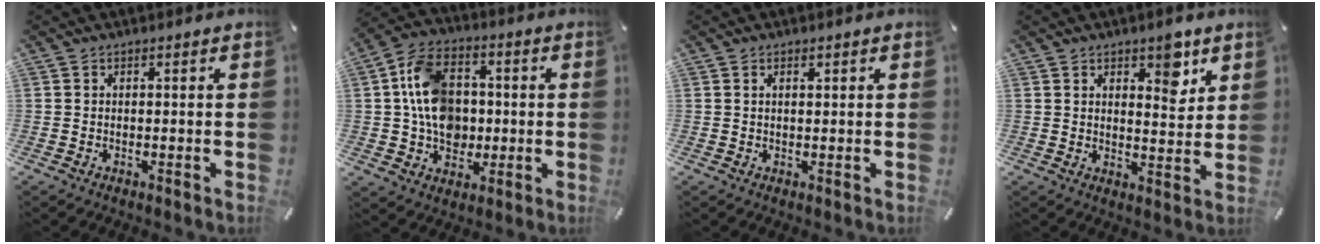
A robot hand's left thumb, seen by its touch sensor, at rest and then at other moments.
{"total": 13.2, "force": [0.1, 10.6, 7.9], "torque": [-0.162, 0.024, 0.007]}
{"total": 0.9, "force": [0.4, 0.4, 0.7], "torque": [-0.014, 0.001, 0.007]}
{"total": 6.9, "force": [4.5, 3.5, 3.9], "torque": [-0.035, -0.029, 0.070]}